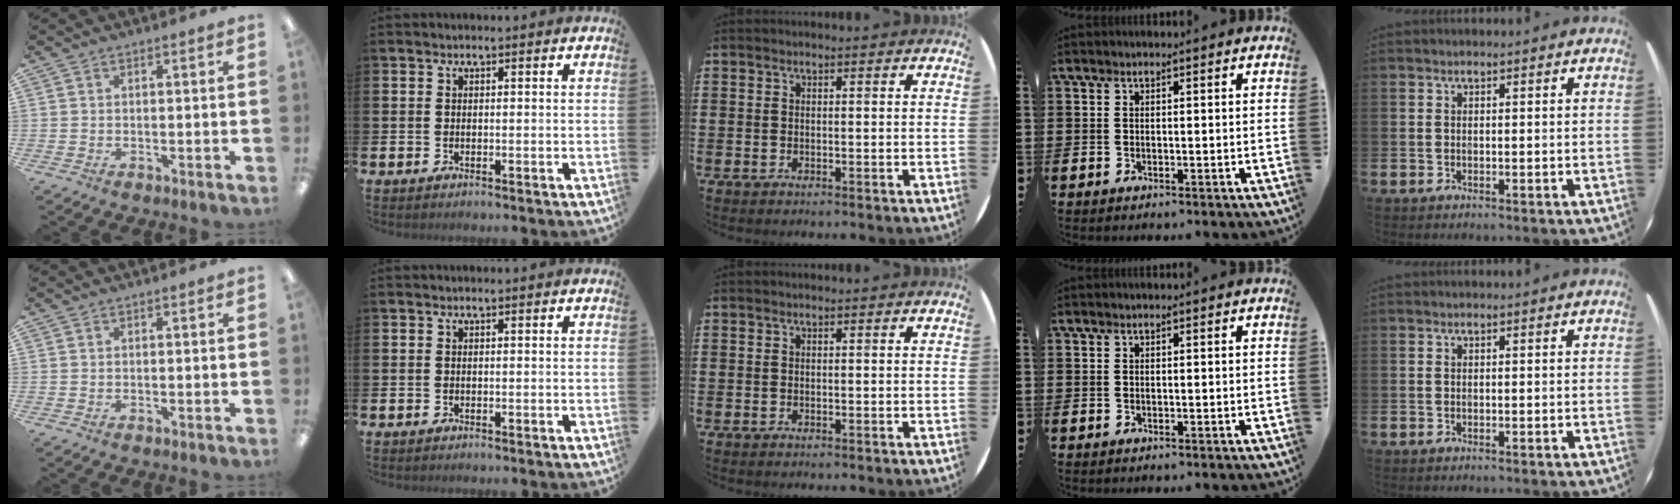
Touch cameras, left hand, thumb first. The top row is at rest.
{}